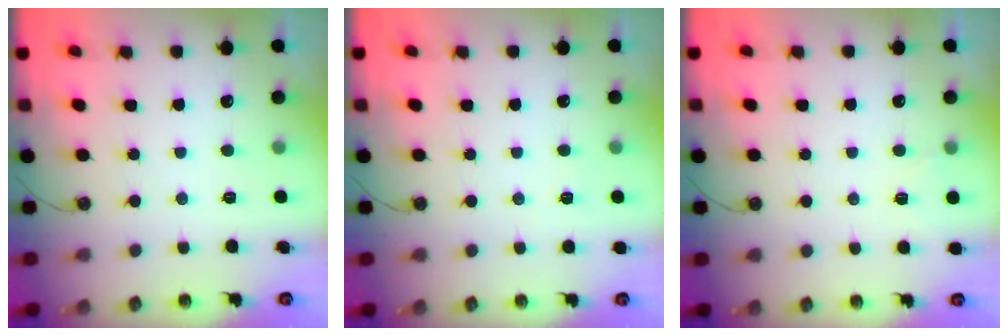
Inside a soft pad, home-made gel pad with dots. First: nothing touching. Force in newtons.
{"total": 2.7, "press": 2.6, "slide": 0.7}
{"total": 3.5, "press": 3.1, "slide": 1.8}